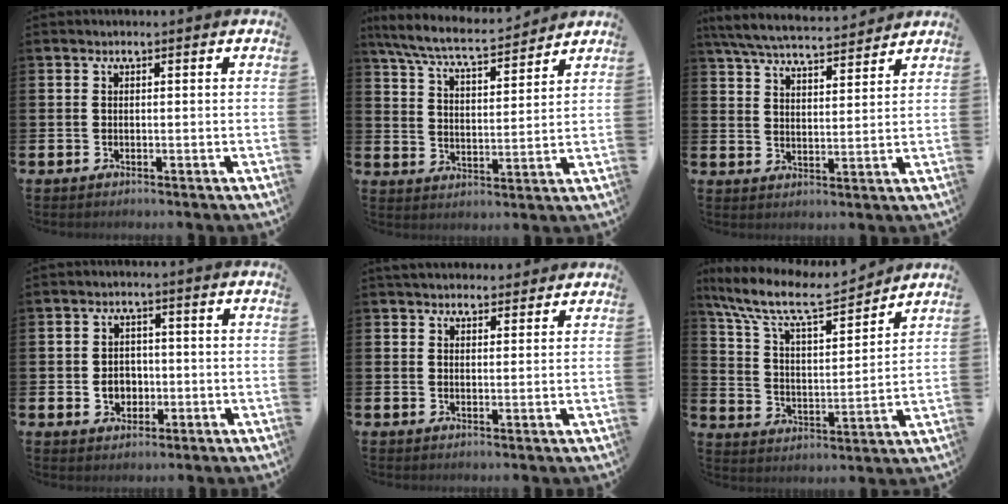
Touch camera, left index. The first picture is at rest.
{"total": 7.4, "force": [6.9, 0.9, 2.5], "torque": [-0.079, -0.041, 0.120]}
{"total": 6.4, "force": [6.1, 0.7, 1.7], "torque": [-0.057, -0.035, 0.109]}
{"total": 3.4, "force": [-0.6, 3.0, 1.6], "torque": [-0.019, -0.001, -0.021]}
{"total": 3.3, "force": [3.2, 0.9, 0.3], "torque": [-0.002, -0.013, 0.057]}
{"total": 10.3, "force": [8.9, 2.5, 4.5], "torque": [-0.129, -0.053, 0.152]}